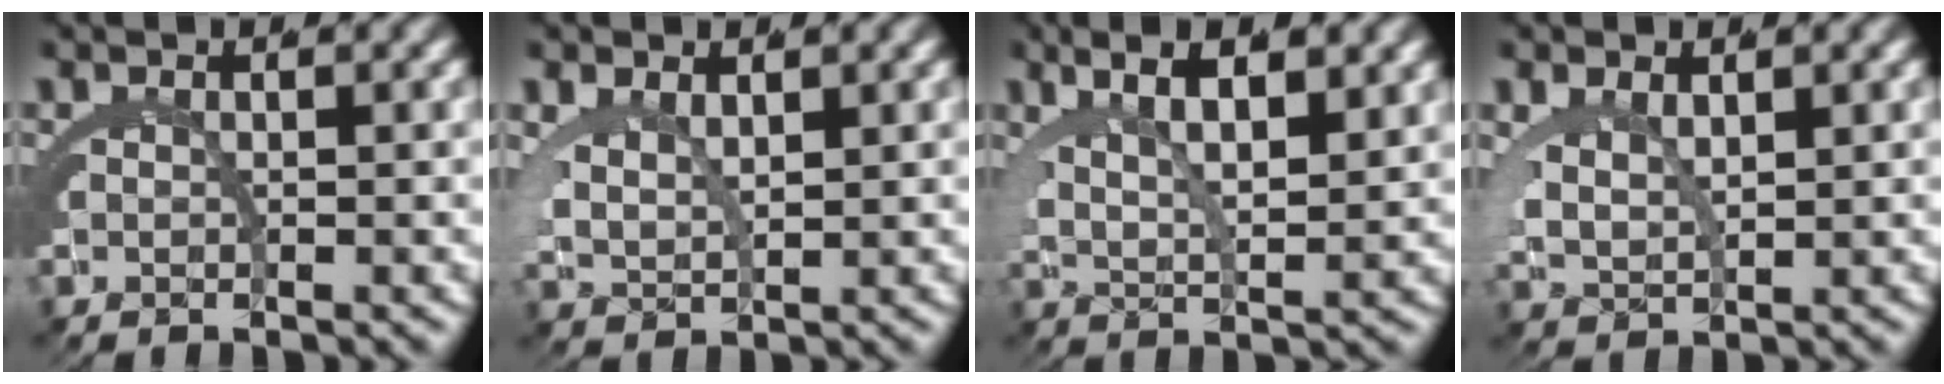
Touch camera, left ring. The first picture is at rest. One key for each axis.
{"total": 3.0, "fx": 1.6, "fy": 1.8, "fz": 1.8, "tx": -0.056, "ty": -0.015, "tz": 0.043}
{"total": 6.8, "fx": 3.4, "fy": 3.2, "fz": 4.8, "tx": -0.074, "ty": 0.013, "tz": 0.050}
{"total": 3.2, "fx": 1.4, "fy": 2.0, "fz": 2.0, "tx": -0.061, "ty": -0.014, "tz": 0.040}